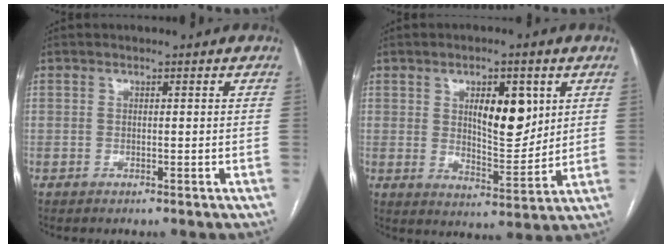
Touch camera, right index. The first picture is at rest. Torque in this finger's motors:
{"motor_torque": [0.30, 0.14, 0.21, 0.07]}